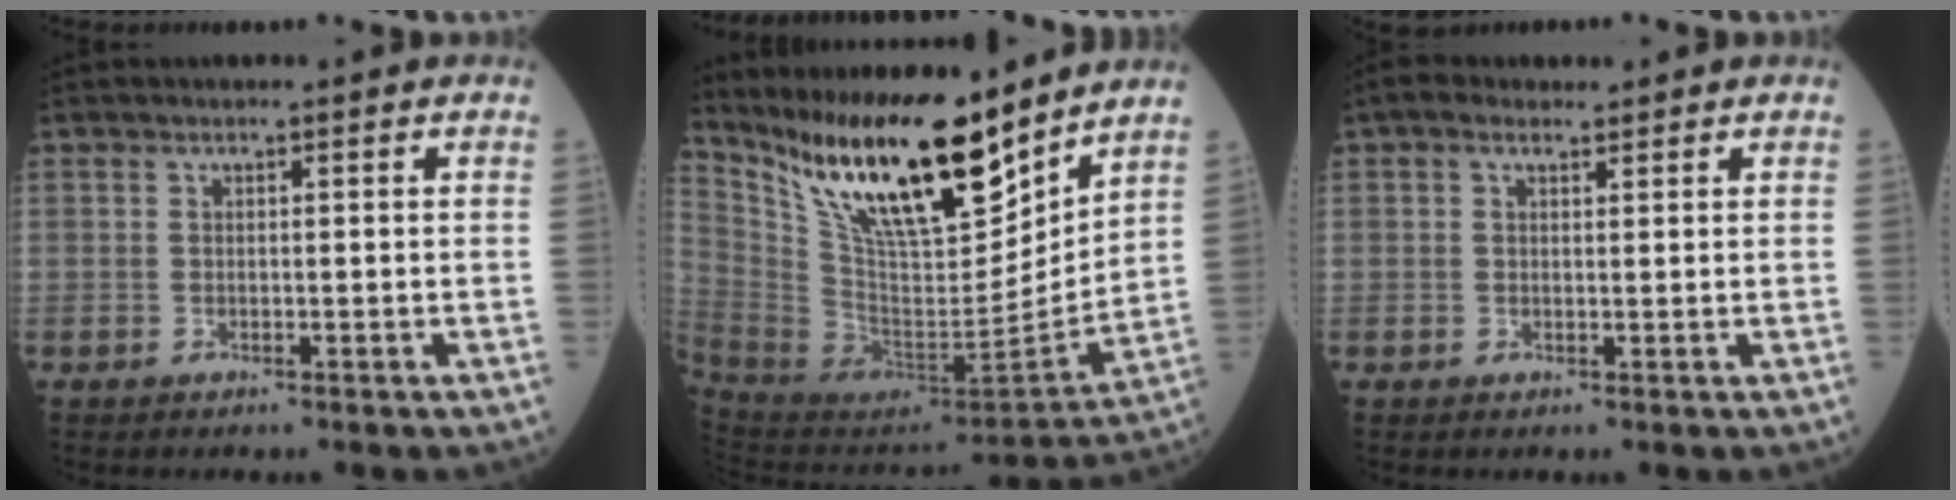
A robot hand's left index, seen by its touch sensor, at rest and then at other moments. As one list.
[{"total": 22.1, "force": [17.0, 4.4, 13.4], "torque": [-0.231, -0.014, 0.311]}, {"total": 2.1, "force": [1.4, 1.2, 1.1], "torque": [-0.028, 0.021, 0.022]}]